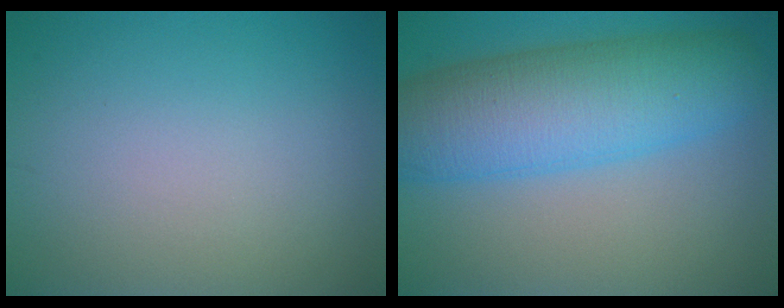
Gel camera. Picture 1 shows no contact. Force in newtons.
{"total": 9.8, "press": 9.8, "slide": 0.1}